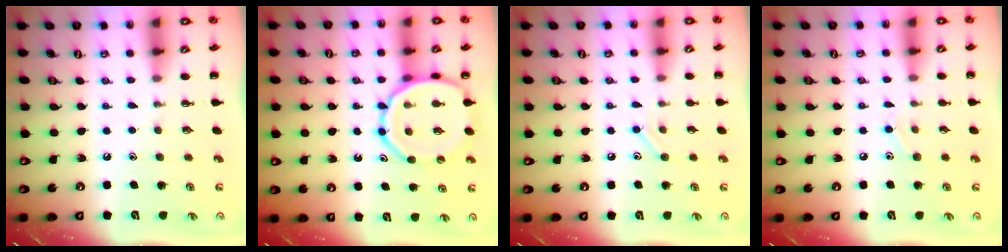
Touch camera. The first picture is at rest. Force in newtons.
{"total": 13.3, "press": 13.1, "slide": 2.3}
{"total": 6.7, "press": 6.5, "slide": 1.6}
{"total": 6.8, "press": 6.5, "slide": 2.0}